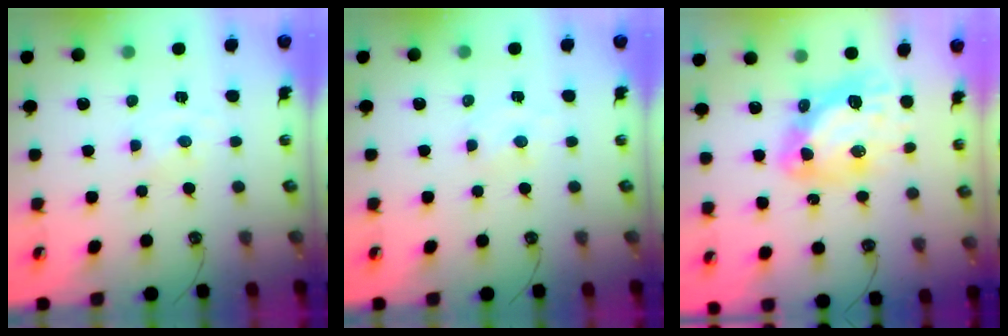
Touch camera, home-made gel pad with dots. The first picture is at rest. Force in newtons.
{"total": 2.3, "press": 2.3, "slide": 0.4}
{"total": 15.6, "press": 15.5, "slide": 1.6}